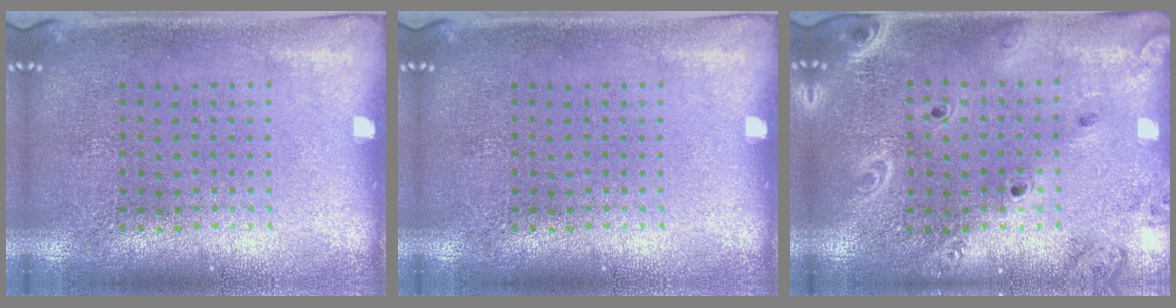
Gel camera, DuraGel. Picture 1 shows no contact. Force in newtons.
{"total": 0.0}
{"total": 2.1, "press": 1.9, "slide": 0.9}